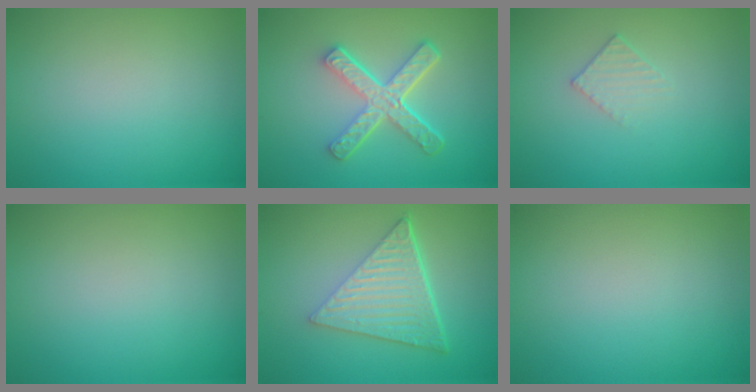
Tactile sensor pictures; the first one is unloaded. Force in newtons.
{"total": 5.1, "press": 3.6, "slide": 3.5}
{"total": 1.4, "press": 1.4, "slide": 0.2}
{"total": 0.0}
{"total": 6.8, "press": 4.5, "slide": 5.1}
{"total": 0.0}